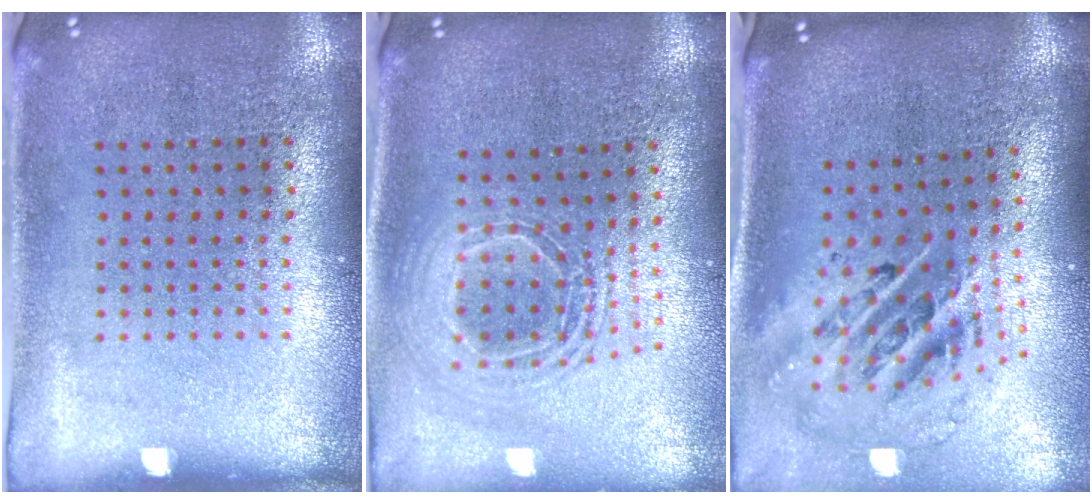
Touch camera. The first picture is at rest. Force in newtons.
{"total": 2.0, "press": 1.6, "slide": 1.2}
{"total": 2.7, "press": 1.8, "slide": 2.0}